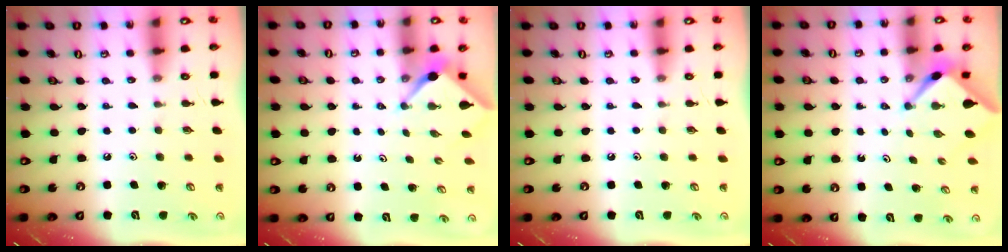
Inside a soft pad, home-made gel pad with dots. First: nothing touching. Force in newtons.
{"total": 2.5, "press": 2.5, "slide": 0.3}
{"total": 0.0}
{"total": 2.5, "press": 2.5, "slide": 0.3}